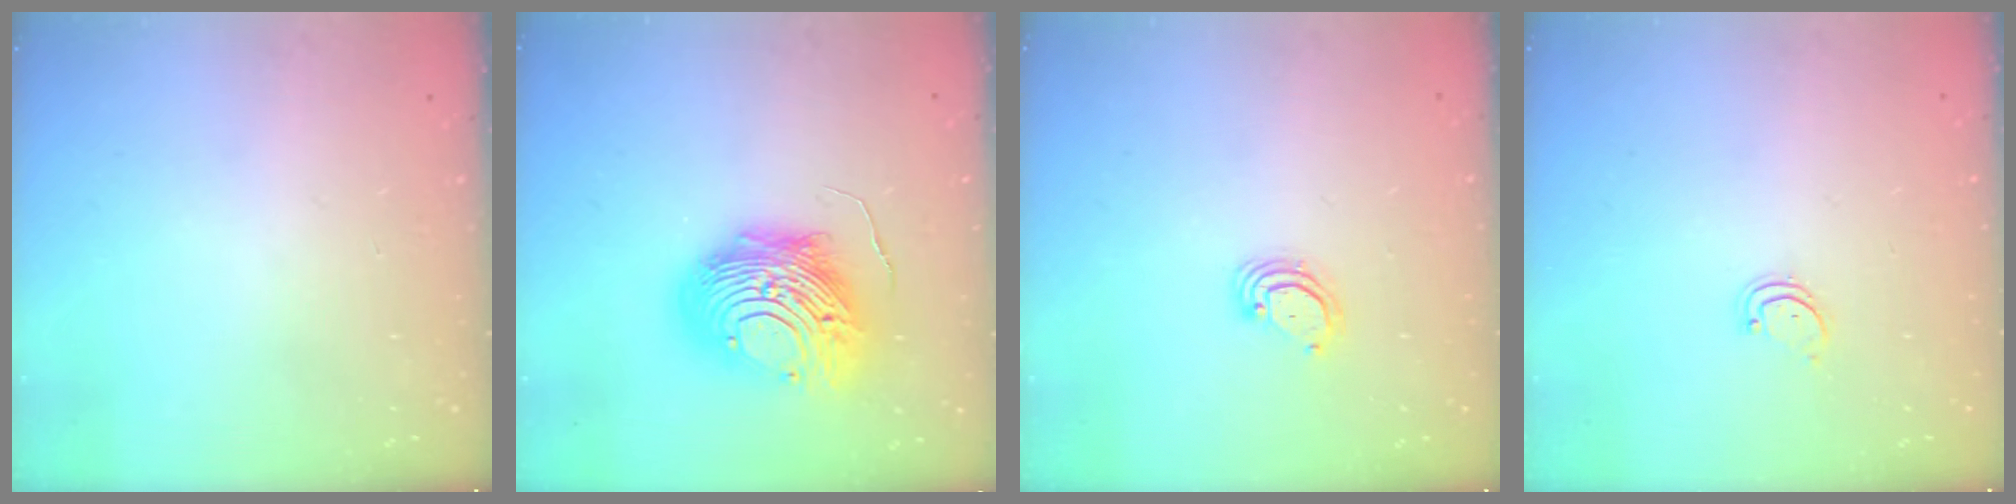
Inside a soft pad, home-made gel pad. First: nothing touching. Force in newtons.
{"total": 15.7, "press": 15.6, "slide": 1.5}
{"total": 3.0, "press": 2.9, "slide": 0.3}
{"total": 1.9, "press": 1.9, "slide": 0.2}